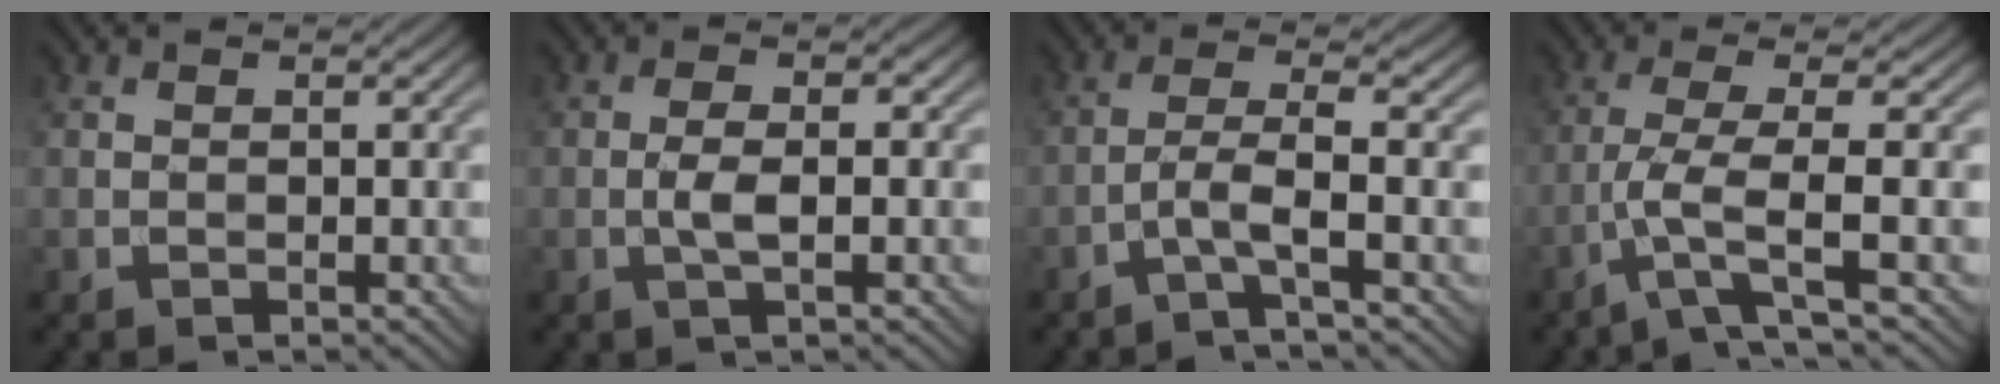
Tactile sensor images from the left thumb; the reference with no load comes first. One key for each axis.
{"total": 3.7, "fx": -0.6, "fy": 1.0, "fz": 3.5, "tx": -0.071, "ty": 0.003, "tz": -0.014}
{"total": 3.6, "fx": -1.6, "fy": 0.2, "fz": 3.2, "tx": -0.062, "ty": 0.011, "tz": -0.050}
{"total": 4.9, "fx": -1.5, "fy": 0.5, "fz": 4.6, "tx": -0.084, "ty": 0.008, "tz": -0.048}